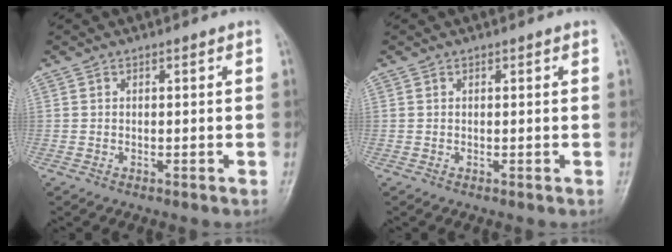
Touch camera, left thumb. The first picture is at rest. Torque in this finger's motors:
{"motor_torque": [0.12, 0.02, -0.27, 0.01, 0.00]}